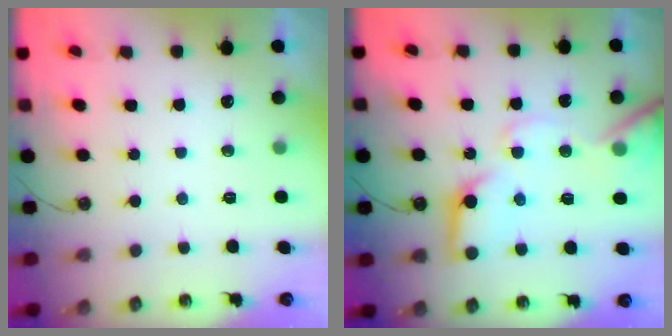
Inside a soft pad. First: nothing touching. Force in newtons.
{"total": 16.8, "press": 16.7, "slide": 2.1}